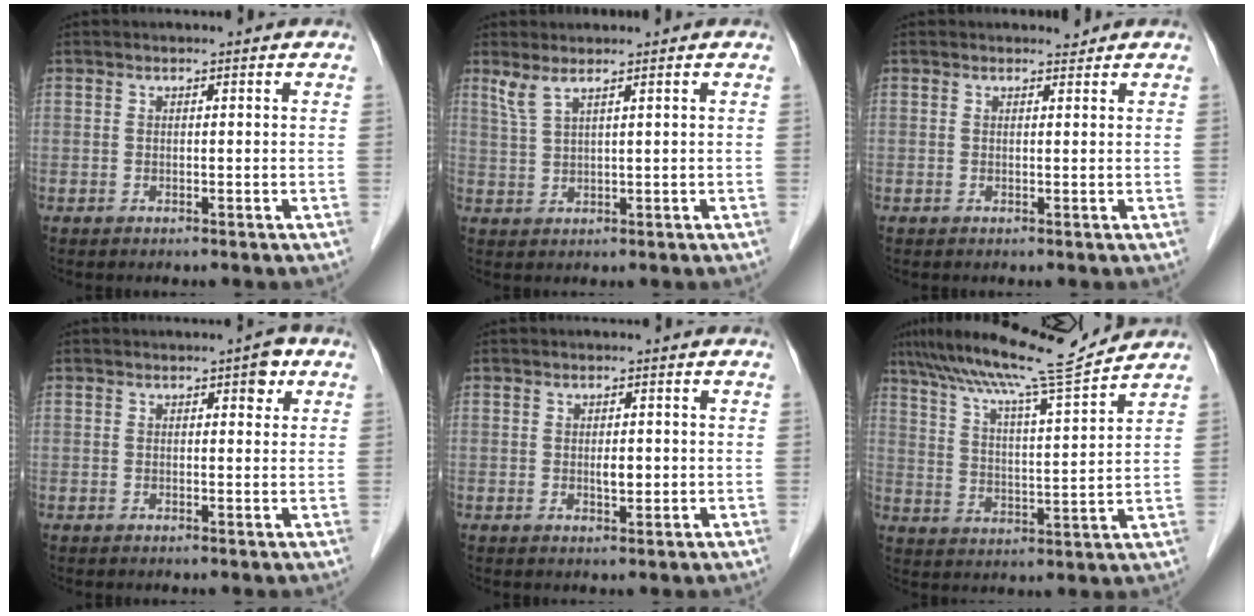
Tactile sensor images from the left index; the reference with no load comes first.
{"total": 2.7, "force": [2.0, 0.1, 1.9], "torque": [-0.054, 0.004, 0.048]}
{"total": 0.8, "force": [0.8, 0.1, -0.1], "torque": [-0.008, -0.007, 0.010]}
{"total": 2.3, "force": [1.2, 1.0, 1.8], "torque": [-0.018, 0.004, 0.012]}
{"total": 1.8, "force": [-0.3, 0.7, 1.6], "torque": [-0.028, -0.004, -0.003]}
{"total": 13.6, "force": [12.2, -1.5, 5.8], "torque": [-0.106, -0.005, 0.195]}